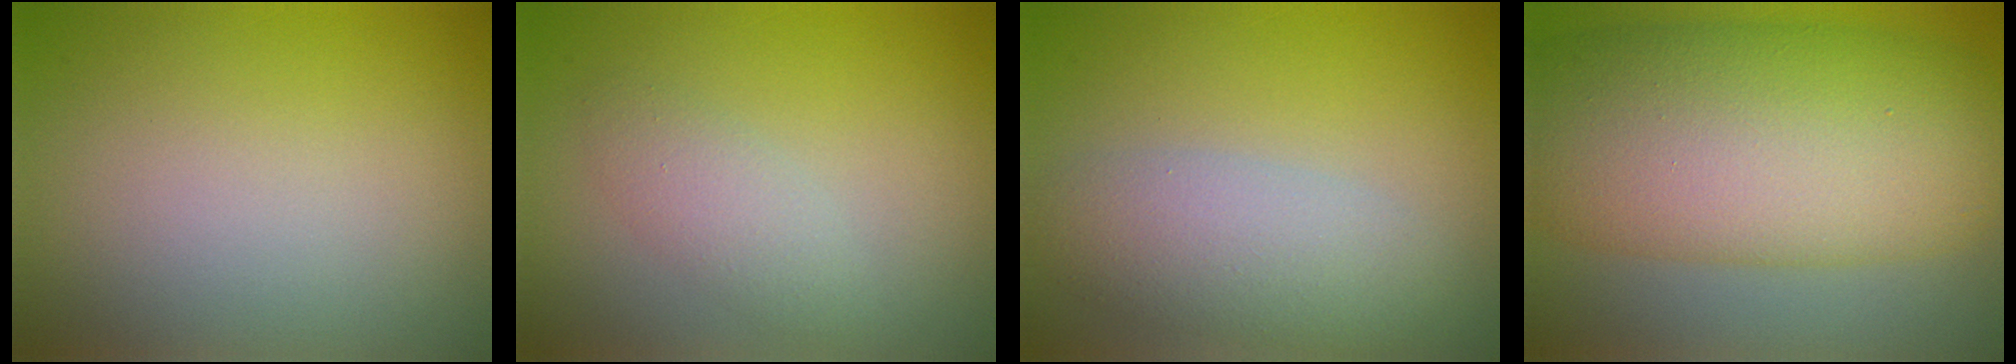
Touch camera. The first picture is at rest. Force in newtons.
{"total": 2.2, "press": 2.2, "slide": 0.2}
{"total": 4.6, "press": 4.6, "slide": 0.2}
{"total": 13.7, "press": 13.7, "slide": 0.2}